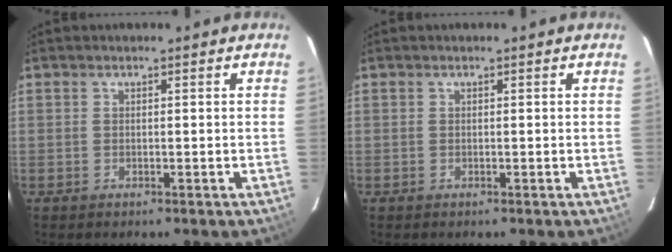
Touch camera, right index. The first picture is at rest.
{"total": 0.0}